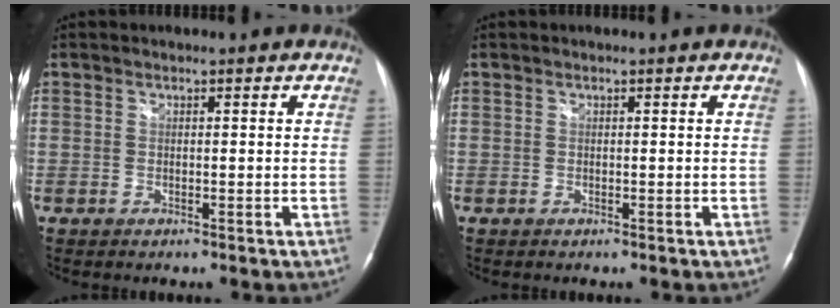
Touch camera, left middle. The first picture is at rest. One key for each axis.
{"total": 0.0}